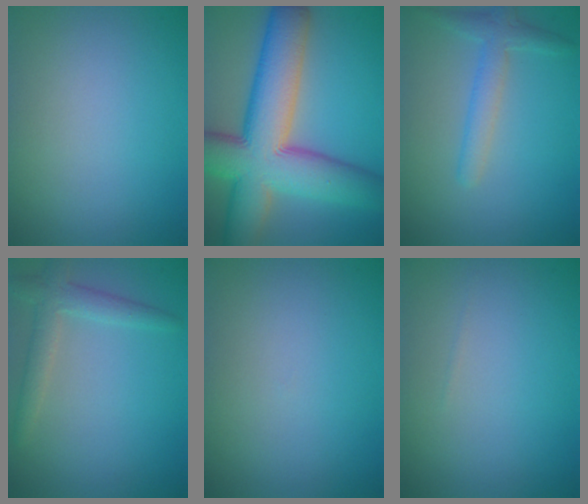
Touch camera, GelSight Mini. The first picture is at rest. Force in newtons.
{"total": 13.5, "press": 13.5, "slide": 0.6}
{"total": 2.5, "press": 2.5, "slide": 0.1}
{"total": 2.7, "press": 2.7, "slide": 0.1}
{"total": 0.0}
{"total": 0.0}